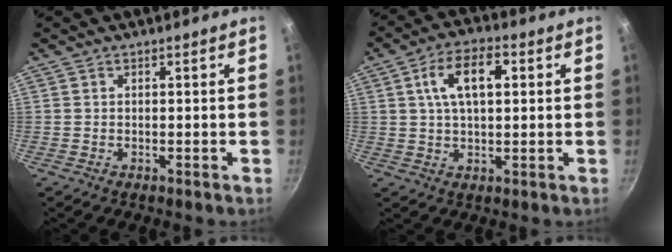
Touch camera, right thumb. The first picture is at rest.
{"total": 9.7, "force": [2.5, 4.9, 8.0], "torque": [-0.126, 0.013, 0.038]}